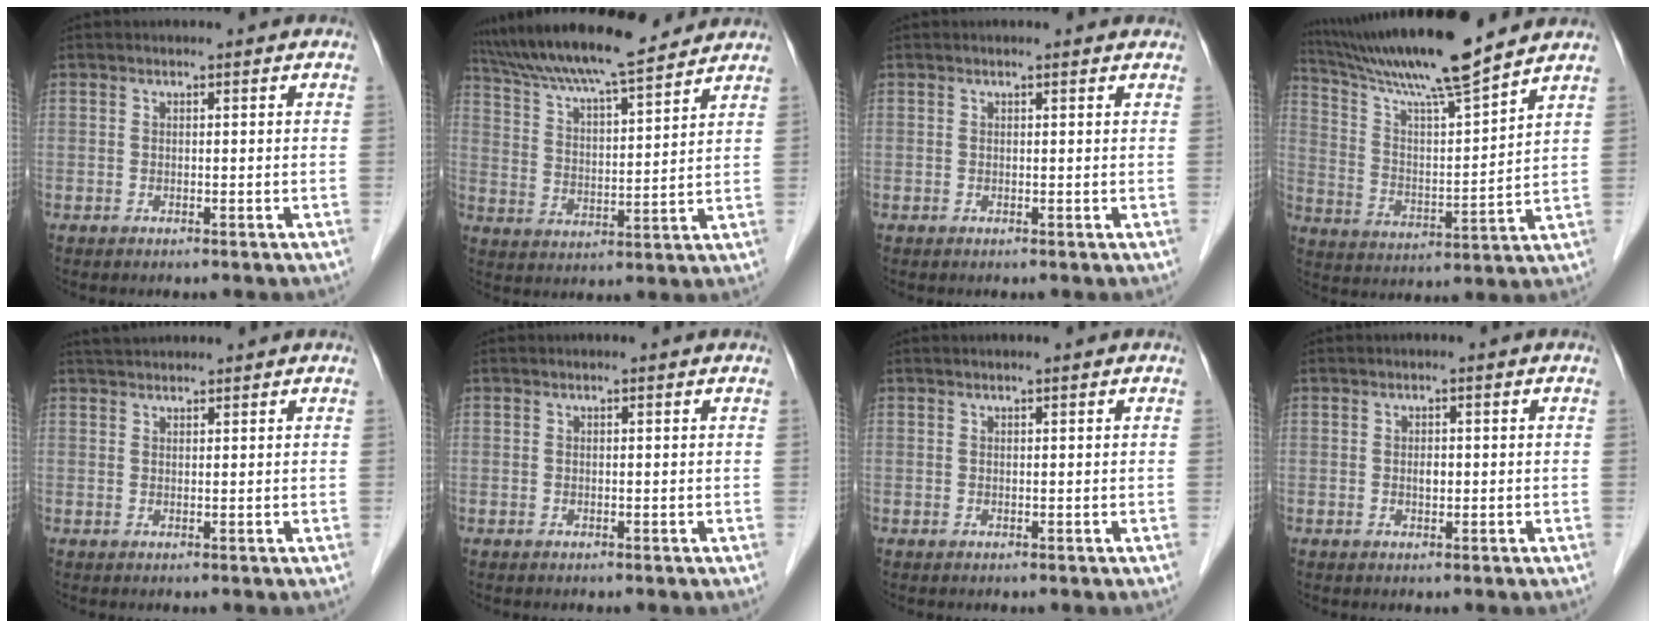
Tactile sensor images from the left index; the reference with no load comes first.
{"total": 16.5, "force": [14.7, 1.5, 7.2], "torque": [-0.130, 0.022, 0.242]}
{"total": 1.6, "force": [1.4, 0.3, 0.6], "torque": [-0.014, 0.009, 0.013]}
{"total": 15.5, "force": [13.5, -0.8, 7.6], "torque": [-0.142, 0.006, 0.236]}
{"total": 3.9, "force": [3.7, 0.5, 1.2], "torque": [-0.019, 0.035, 0.064]}
{"total": 0.6, "force": [0.6, 0.0, 0.3], "torque": [-0.010, 0.006, 0.008]}
{"total": 1.0, "force": [0.8, 0.0, 0.6], "torque": [-0.009, 0.009, 0.015]}
{"total": 1.1, "force": [0.1, 0.6, 0.9], "torque": [-0.017, 0.000, 0.002]}